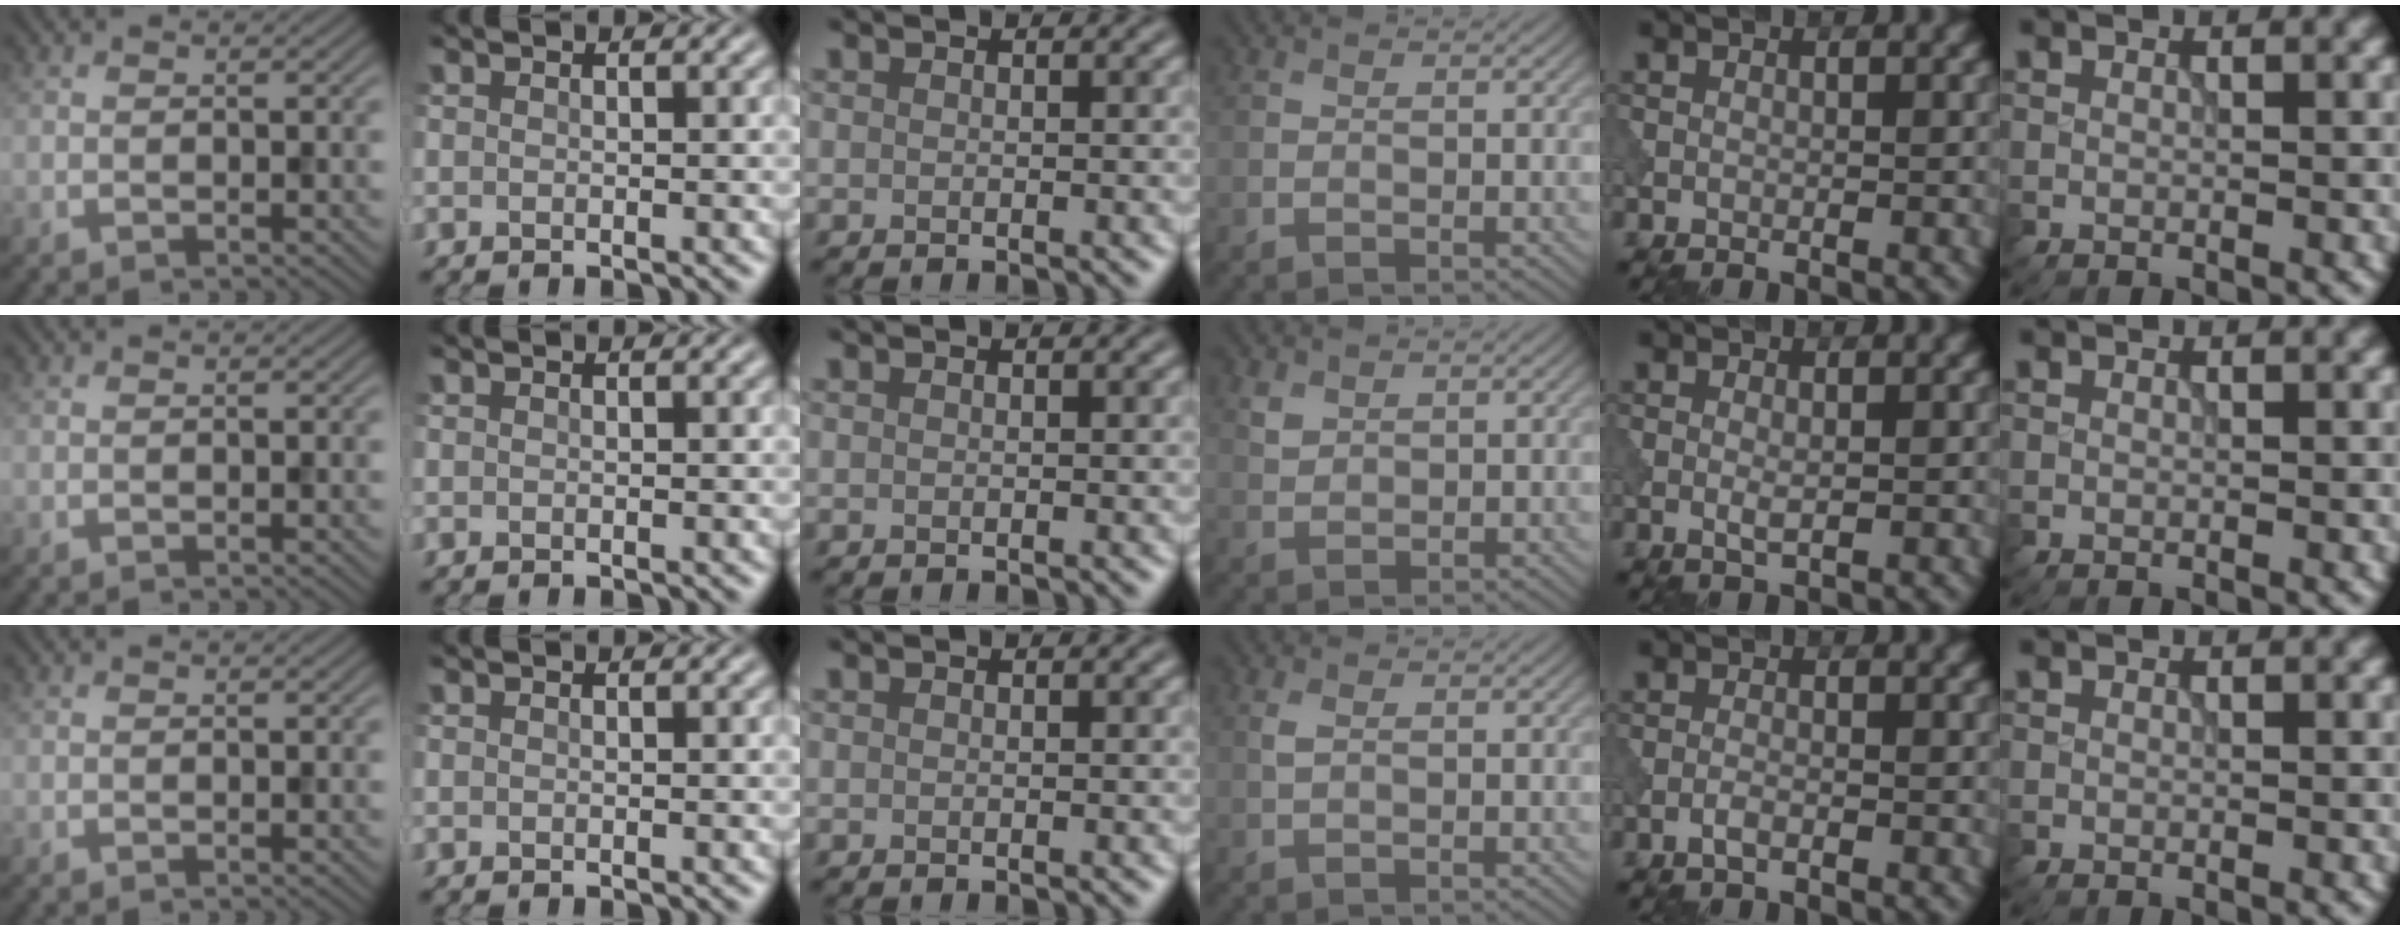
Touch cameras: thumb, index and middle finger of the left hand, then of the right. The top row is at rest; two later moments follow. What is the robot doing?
{"motion": "dispense", "object": "pipette"}